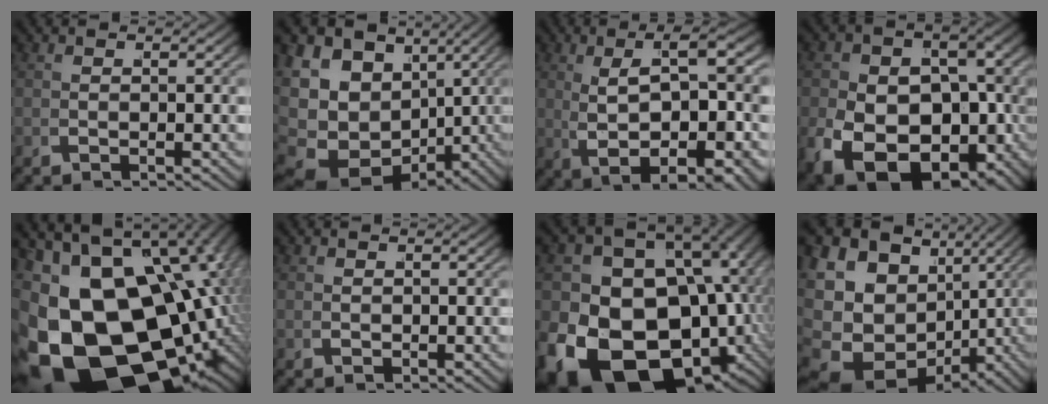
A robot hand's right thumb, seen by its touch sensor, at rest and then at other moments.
{"total": 15.4, "force": [-1.7, 11.8, 9.8], "torque": [-0.212, -0.062, -0.002]}
{"total": 12.4, "force": [-0.2, 6.3, 10.7], "torque": [-0.205, -0.025, 0.027]}
{"total": 21.2, "force": [-6.4, 14.5, 14.0], "torque": [-0.265, -0.106, -0.056]}
{"total": 27.7, "force": [-6.7, 18.6, 19.3], "torque": [-0.359, -0.105, -0.064]}
{"total": 0.6, "force": [0.4, 0.5, 0.2], "torque": [0.003, -0.001, 0.013]}
{"total": 28.5, "force": [-4.6, 20.0, 19.8], "torque": [-0.358, -0.098, -0.045]}
{"total": 17.1, "force": [-1.8, 13.1, 10.7], "torque": [-0.229, -0.061, -0.004]}